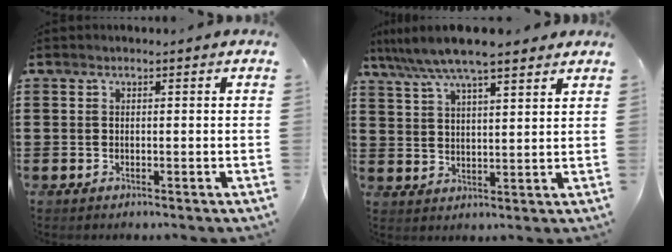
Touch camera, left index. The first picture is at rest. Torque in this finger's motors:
{"motor_torque": [1.57, -0.57, 1.05, 0.21]}